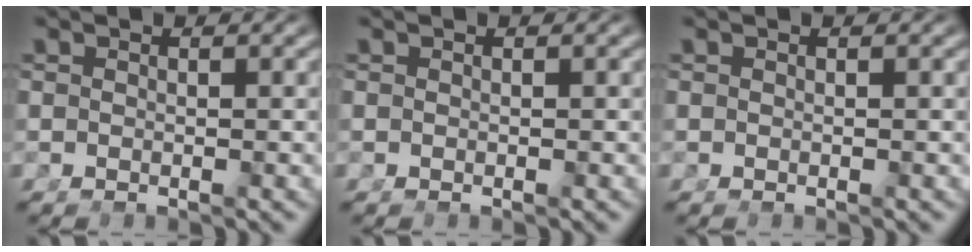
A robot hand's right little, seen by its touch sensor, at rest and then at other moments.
{"total": 0.0}
{"total": 0.0}